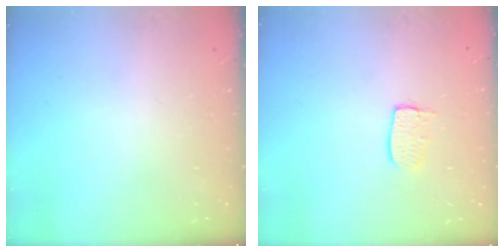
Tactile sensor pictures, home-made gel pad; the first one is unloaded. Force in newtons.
{"total": 5.6, "press": 5.6, "slide": 0.4}